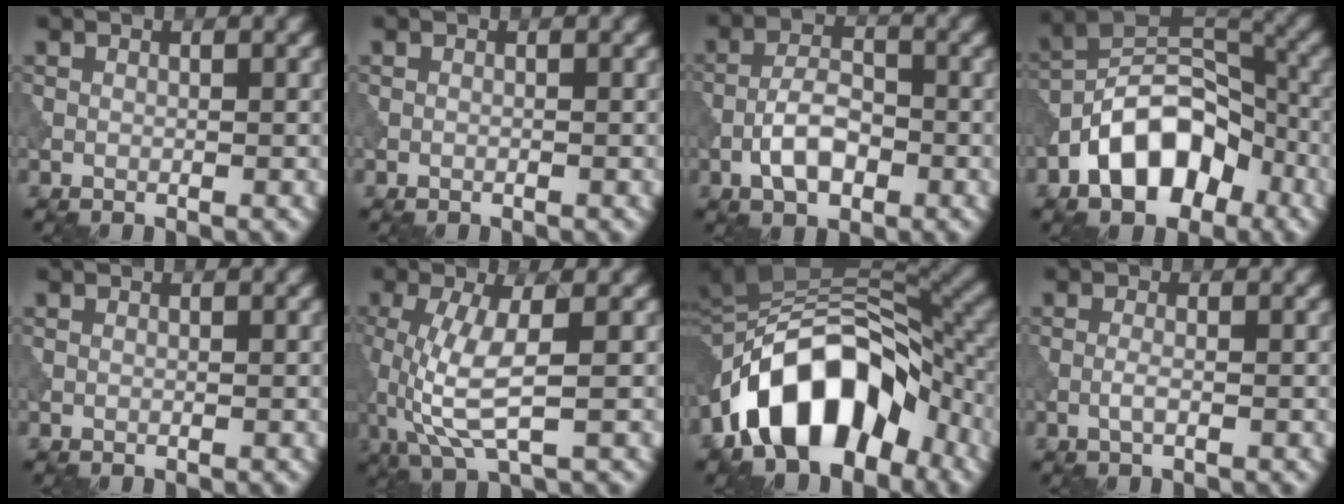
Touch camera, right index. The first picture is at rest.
{"total": 0.0}
{"total": 4.3, "force": [-1.7, 2.1, 3.3], "torque": [-0.057, 0.008, -0.037]}
{"total": 9.9, "force": [-5.1, 5.7, 6.3], "torque": [-0.096, 0.015, -0.104]}
{"total": 0.0}
{"total": 5.4, "force": [-0.4, 1.4, 5.2], "torque": [-0.119, -0.008, -0.003]}
{"total": 13.5, "force": [-6.5, 7.7, 9.0], "torque": [-0.137, 0.016, -0.123]}
{"total": 1.2, "force": [-0.4, 0.2, 1.1], "torque": [-0.025, 0.000, -0.012]}